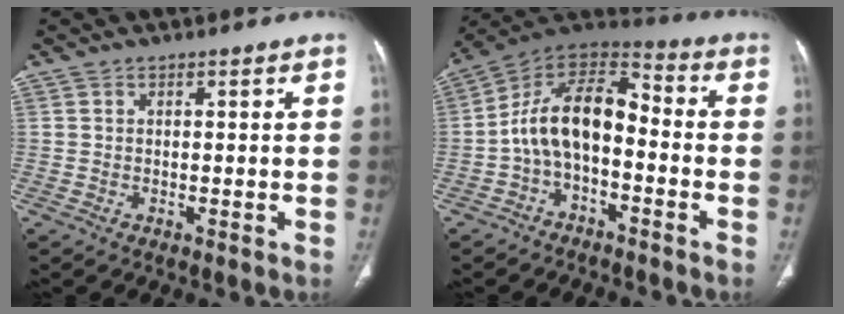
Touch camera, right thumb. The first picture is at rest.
{"total": 12.9, "force": [-2.7, 7.4, 10.2], "torque": [-0.166, 0.071, -0.057]}